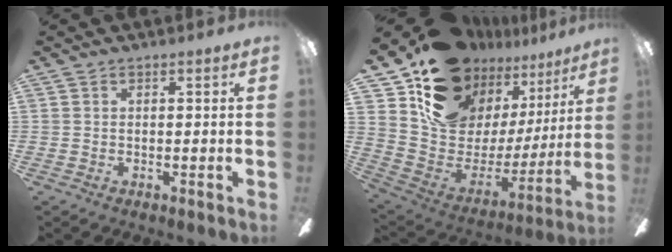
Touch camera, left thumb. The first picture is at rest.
{"total": 20.3, "force": [14.9, 11.7, 7.5], "torque": [-0.127, -0.097, 0.283]}